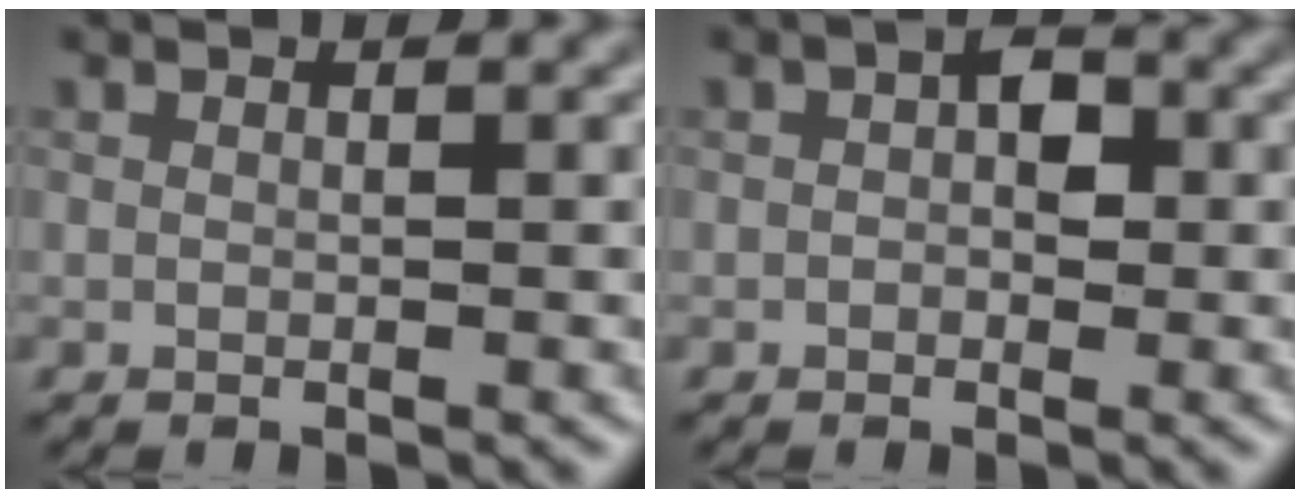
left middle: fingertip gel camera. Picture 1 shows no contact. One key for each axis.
{"total": 2.6, "fx": 0.3, "fy": 1.7, "fz": 1.9, "tx": -0.031, "ty": 0.009, "tz": 0.001}